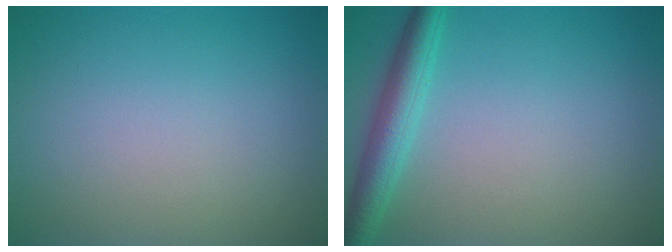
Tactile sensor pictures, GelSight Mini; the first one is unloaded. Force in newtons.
{"total": 3.6, "press": 3.6, "slide": 0.1}